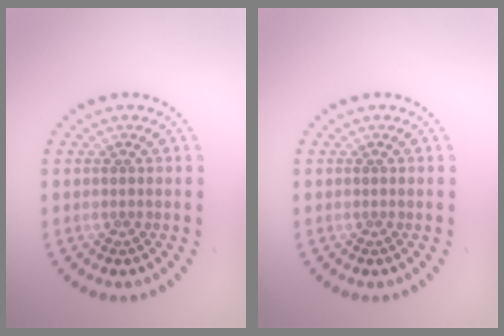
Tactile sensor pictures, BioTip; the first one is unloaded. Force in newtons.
{"total": 0.0}